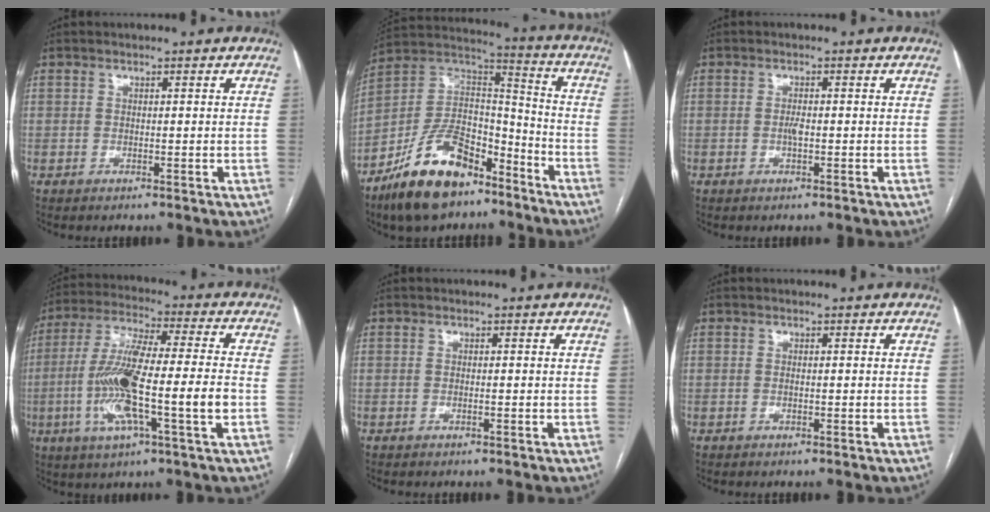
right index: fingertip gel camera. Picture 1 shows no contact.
{"total": 17.5, "force": [-11.6, 7.7, 10.6], "torque": [-0.206, 0.024, -0.208]}
{"total": 1.3, "force": [-0.2, 0.3, 1.3], "torque": [-0.026, 0.000, -0.004]}
{"total": 15.8, "force": [-3.4, 1.0, 15.4], "torque": [-0.300, -0.001, -0.066]}
{"total": 0.0}
{"total": 0.0}